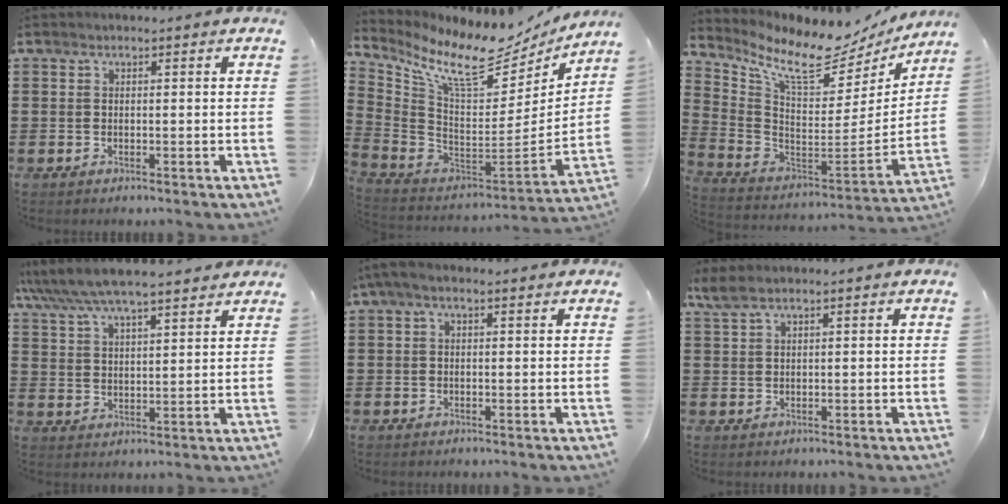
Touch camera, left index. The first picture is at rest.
{"total": 10.9, "force": [8.0, 2.7, 6.9], "torque": [-0.159, -0.065, 0.135]}
{"total": 10.3, "force": [8.1, 2.7, 5.7], "torque": [-0.139, -0.061, 0.139]}
{"total": 6.4, "force": [5.9, 0.8, 2.5], "torque": [-0.069, -0.023, 0.103]}
{"total": 1.6, "force": [0.1, 0.4, 1.5], "torque": [-0.028, 0.001, 0.001]}
{"total": 1.9, "force": [1.1, 0.4, 1.5], "torque": [-0.033, 0.001, 0.021]}